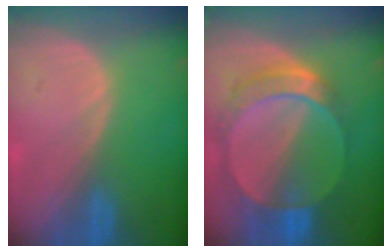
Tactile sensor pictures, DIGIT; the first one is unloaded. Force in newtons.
{"total": 8.9, "press": 7.9, "slide": 4.0}